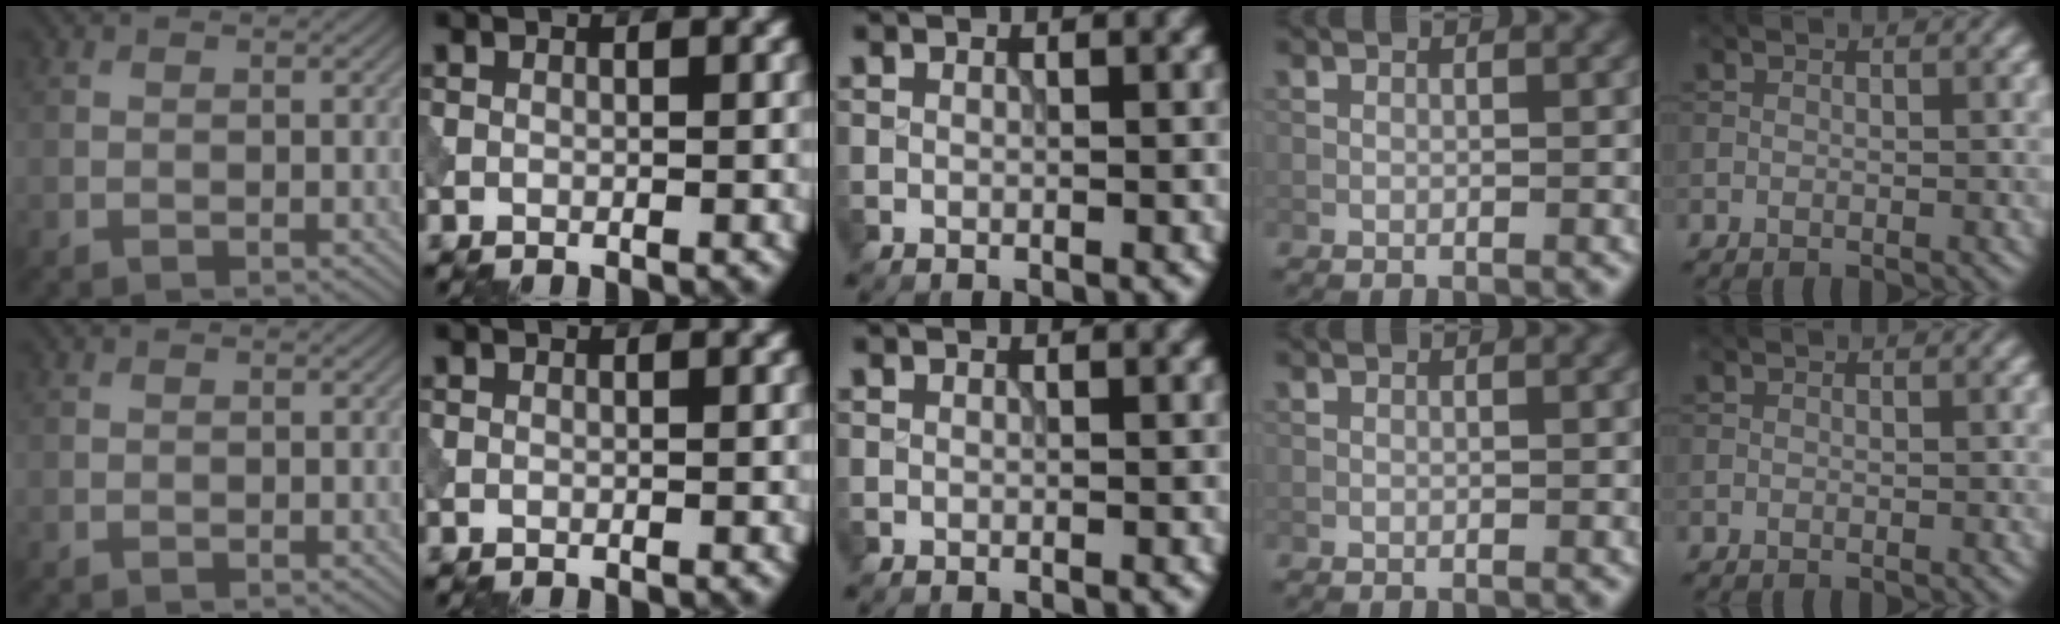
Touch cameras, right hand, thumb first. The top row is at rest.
{}